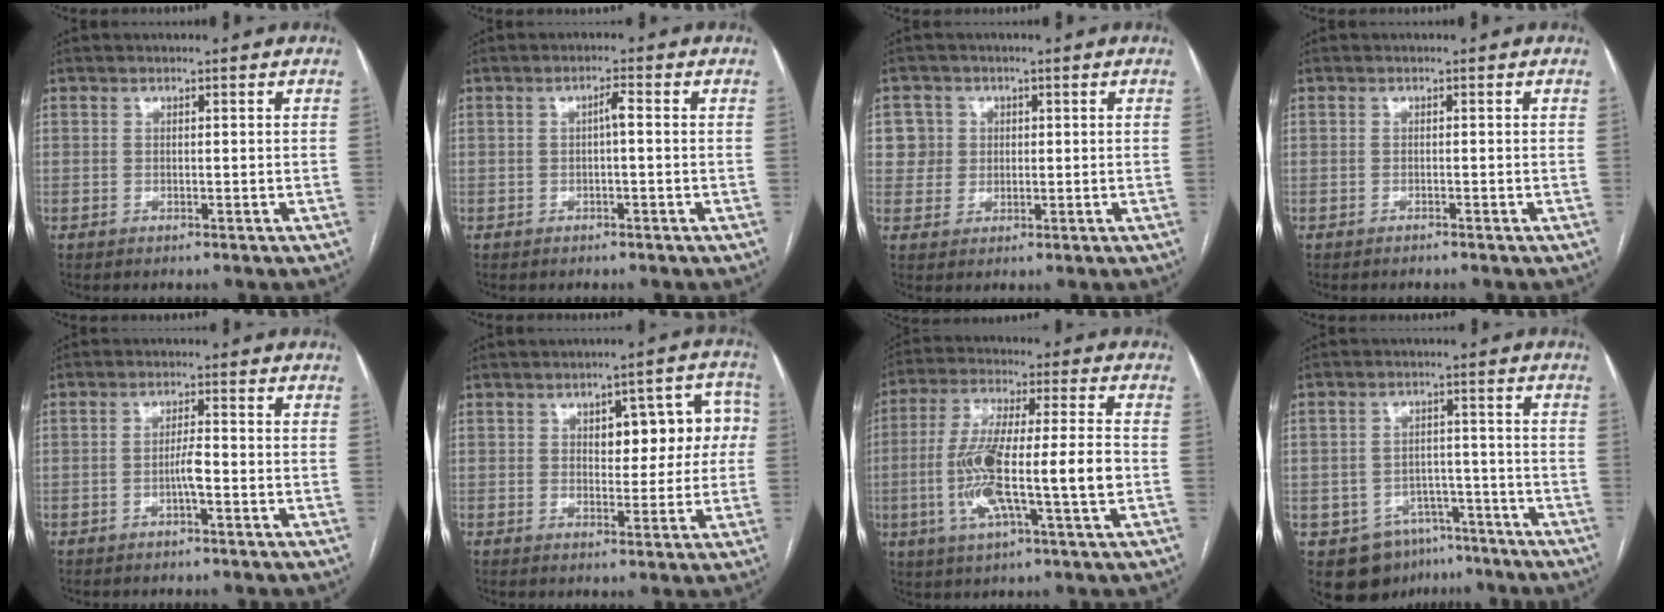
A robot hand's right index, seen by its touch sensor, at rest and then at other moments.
{"total": 1.8, "force": [0.0, 0.2, 1.8], "torque": [-0.029, 0.005, 0.000]}
{"total": 4.3, "force": [1.1, 4.1, -0.1], "torque": [0.018, 0.009, 0.021]}
{"total": 0.7, "force": [-0.7, -0.2, 0.3], "torque": [-0.007, 0.001, -0.012]}
{"total": 2.7, "force": [-1.0, 0.3, 2.5], "torque": [-0.044, 0.002, -0.019]}
{"total": 9.1, "force": [1.5, 4.4, 7.8], "torque": [-0.079, 0.037, 0.023]}
{"total": 15.5, "force": [-2.8, 1.3, 15.2], "torque": [-0.288, 0.005, -0.051]}
{"total": 9.3, "force": [-5.9, 6.7, 2.6], "torque": [-0.034, 0.020, -0.080]}